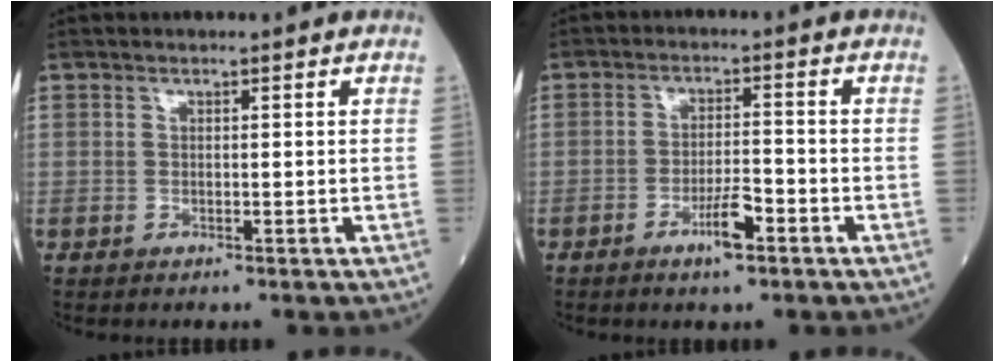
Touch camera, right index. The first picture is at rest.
{"total": 4.7, "force": [-2.7, 0.7, 3.8], "torque": [-0.069, 0.000, -0.048]}